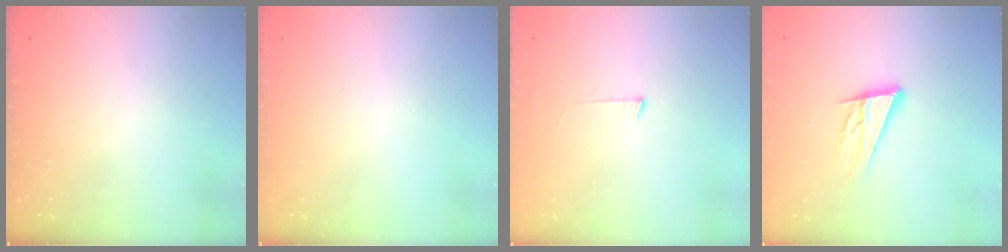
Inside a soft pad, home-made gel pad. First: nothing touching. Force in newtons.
{"total": 0.0}
{"total": 3.0, "press": 3.0, "slide": 0.3}
{"total": 13.6, "press": 13.1, "slide": 3.6}